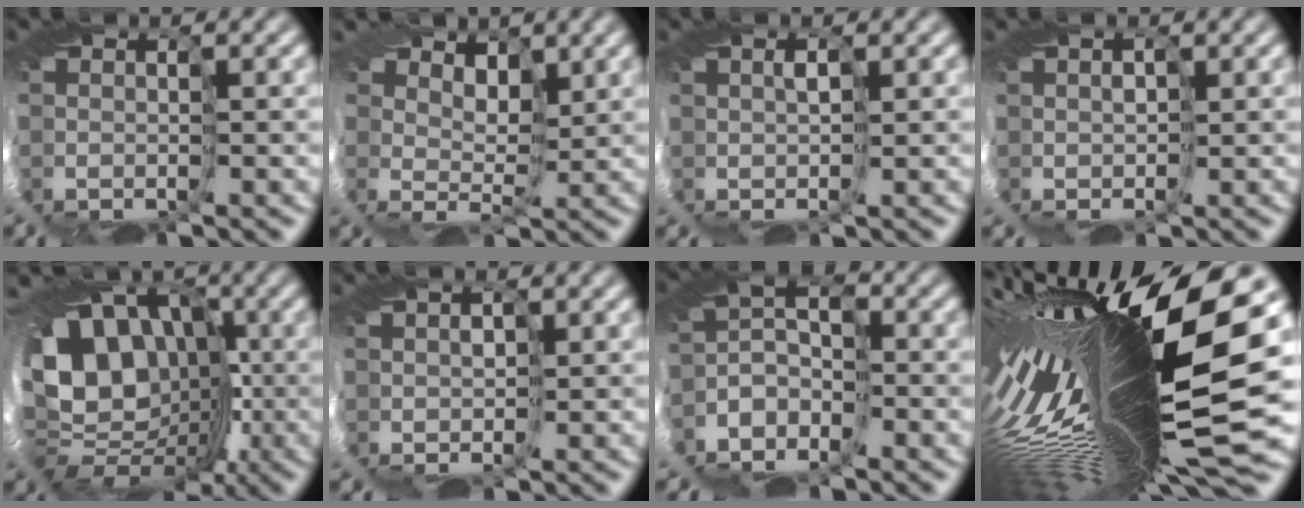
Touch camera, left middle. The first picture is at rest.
{"total": 3.0, "force": [2.9, -0.6, -0.4], "torque": [0.020, 0.007, 0.008]}
{"total": 2.3, "force": [0.7, -1.9, -1.0], "torque": [0.023, 0.009, -0.003]}
{"total": 1.5, "force": [0.7, -0.9, -0.9], "torque": [0.021, 0.018, 0.004]}
{"total": 13.4, "force": [1.1, 10.7, 8.0], "torque": [-0.094, 0.018, -0.039]}
{"total": 1.2, "force": [0.8, -0.6, -0.8], "torque": [0.024, 0.019, 0.002]}
{"total": 3.5, "force": [-3.3, 0.8, 0.8], "torque": [0.002, 0.002, -0.086]}
{"total": 16.9, "force": [-0.4, 2.9, 16.7], "torque": [-0.300, -0.047, -0.013]}